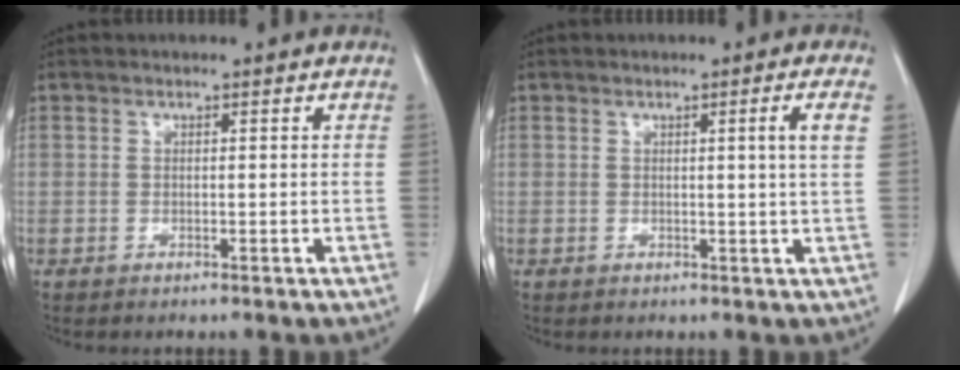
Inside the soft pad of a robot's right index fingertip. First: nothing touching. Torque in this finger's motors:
{"motor_torque": [0.03, 0.00, 0.04, 0.02]}